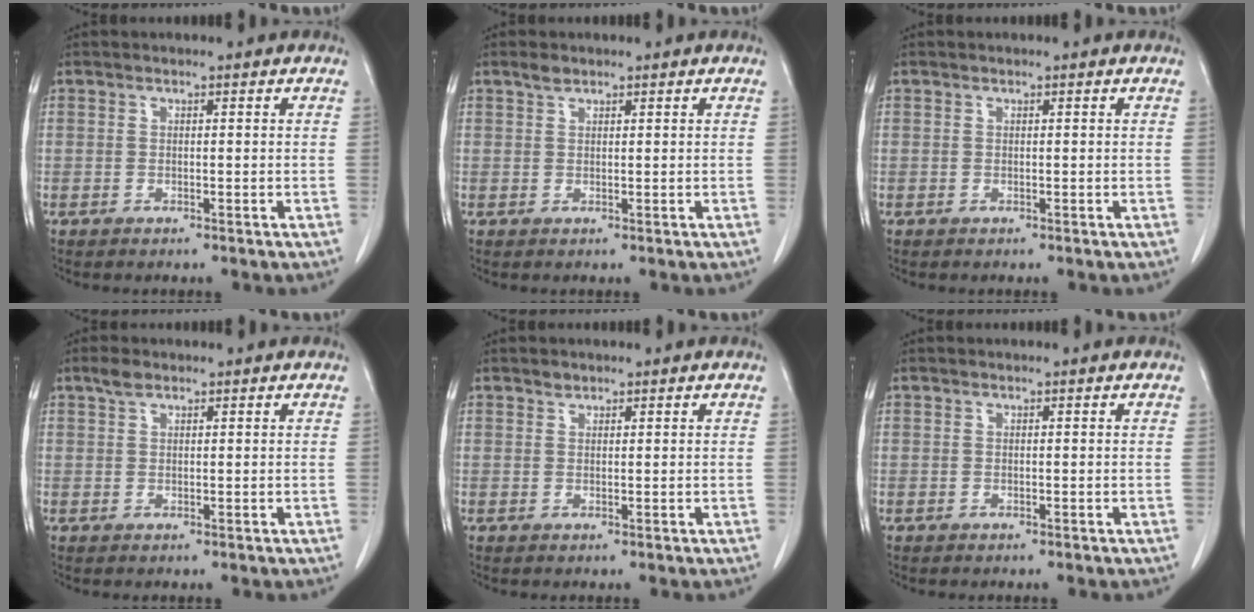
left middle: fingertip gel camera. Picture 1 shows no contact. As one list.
[{"total": 1.3, "force": [1.1, 0.5, 0.5], "torque": [-0.012, 0.001, 0.021]}, {"total": 0.0}, {"total": 1.7, "force": [1.3, 0.7, 0.9], "torque": [-0.021, 0.006, 0.025]}, {"total": 0.8, "force": [0.7, 0.4, 0.1], "torque": [0.001, -0.004, 0.010]}, {"total": 0.0}]